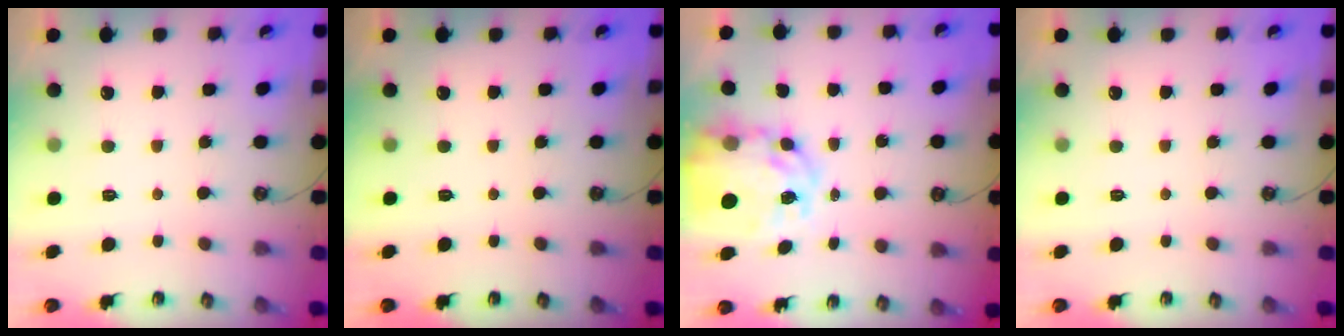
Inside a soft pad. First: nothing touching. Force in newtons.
{"total": 0.0}
{"total": 12.2, "press": 12.2, "slide": 1.1}
{"total": 0.0}